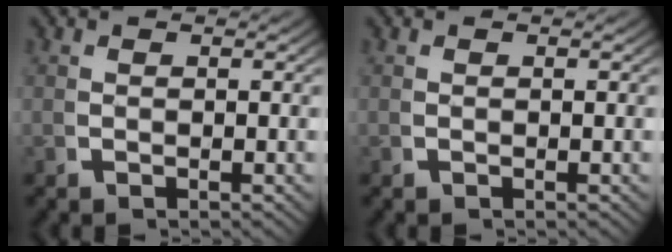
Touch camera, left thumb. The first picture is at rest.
{"total": 0.0}